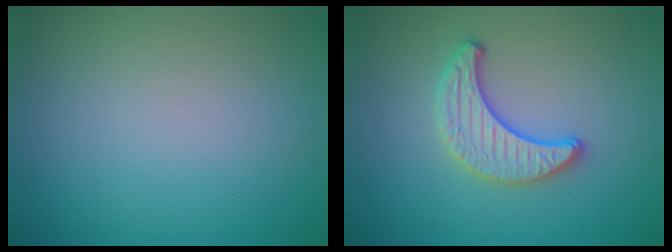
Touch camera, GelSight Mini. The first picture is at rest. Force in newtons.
{"total": 3.3, "press": 3.1, "slide": 1.3}